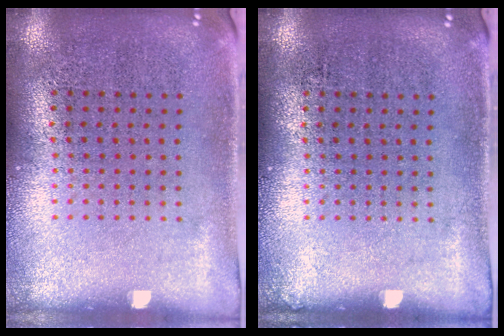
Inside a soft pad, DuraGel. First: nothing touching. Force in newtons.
{"total": 0.0}